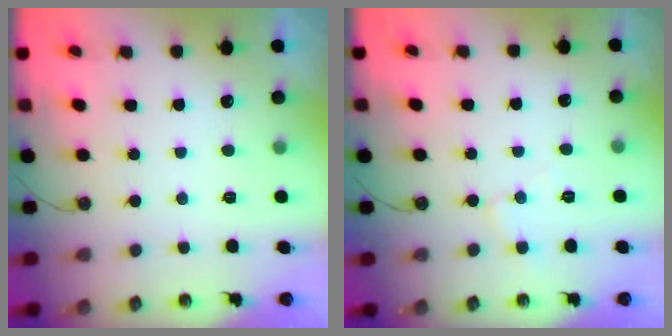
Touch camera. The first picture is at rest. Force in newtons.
{"total": 5.6, "press": 5.6, "slide": 0.7}